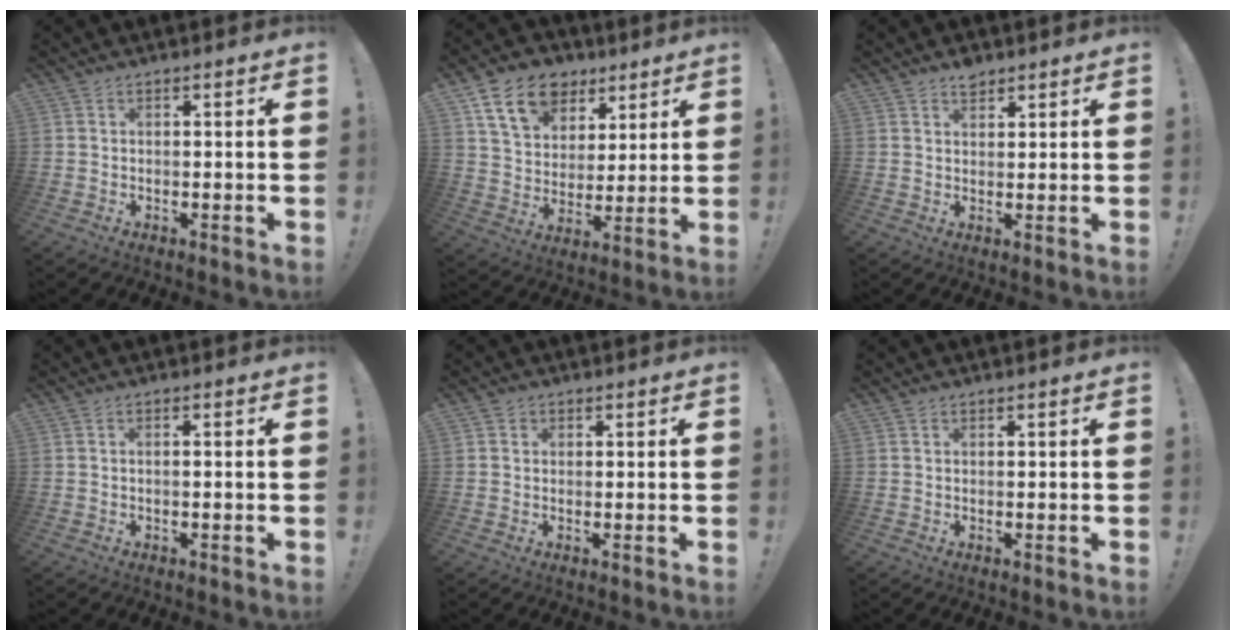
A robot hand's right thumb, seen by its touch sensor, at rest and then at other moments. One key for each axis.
{"total": 16.0, "fx": 8.6, "fy": 11.2, "fz": 7.7, "tx": -0.121, "ty": -0.039, "tz": 0.161}
{"total": 3.3, "fx": 2.6, "fy": 1.9, "fz": 0.8, "tx": -0.004, "ty": -0.014, "tz": 0.046}
{"total": 1.1, "fx": -0.5, "fy": -0.1, "fz": 1.0, "tx": -0.022, "ty": 0.001, "tz": -0.009}
{"total": 1.5, "fx": 0.6, "fy": 1.3, "fz": 0.2, "tx": 0.001, "ty": 0.002, "tz": 0.009}
{"total": 0.0}